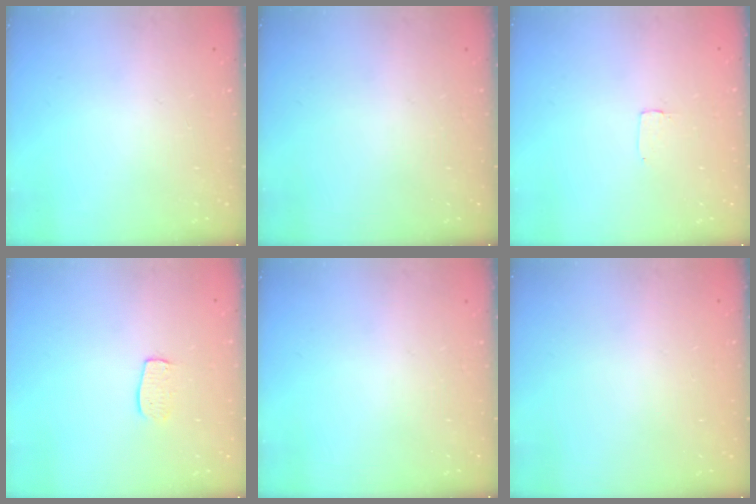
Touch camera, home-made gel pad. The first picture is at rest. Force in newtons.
{"total": 0.0}
{"total": 1.7, "press": 1.7, "slide": 0.1}
{"total": 6.6, "press": 6.6, "slide": 0.2}
{"total": 0.0}
{"total": 0.0}